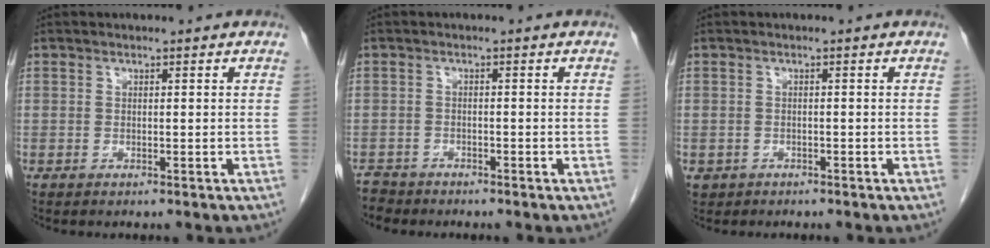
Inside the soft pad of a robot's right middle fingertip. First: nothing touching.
{"total": 2.4, "force": [-2.2, 0.7, -0.5], "torque": [0.008, -0.005, -0.043]}
{"total": 2.0, "force": [-1.2, 1.5, 0.0], "torque": [-0.005, 0.004, -0.020]}